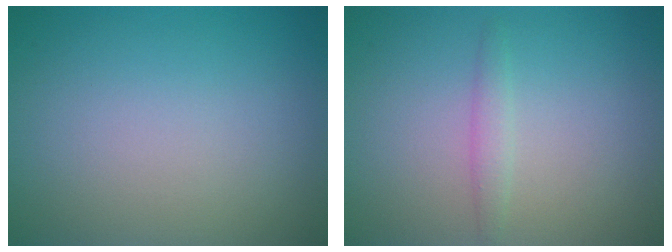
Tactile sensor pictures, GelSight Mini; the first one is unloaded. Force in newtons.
{"total": 1.2, "press": 1.2, "slide": 0.1}